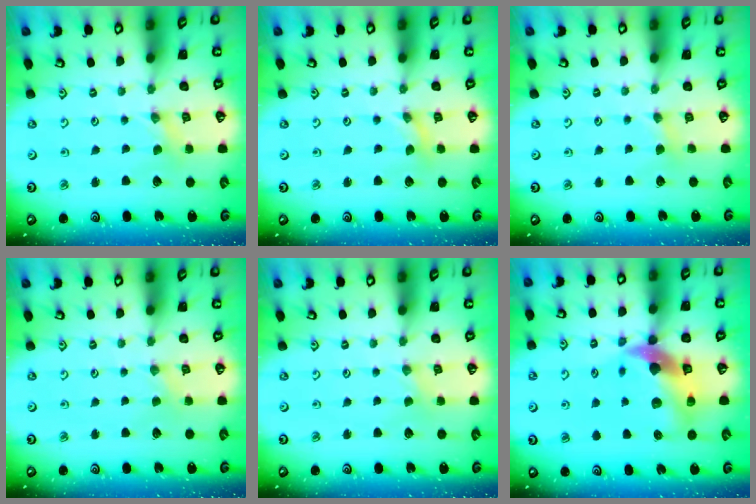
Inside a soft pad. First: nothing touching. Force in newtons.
{"total": 0.0}
{"total": 2.5, "press": 2.5, "slide": 0.5}
{"total": 0.0}
{"total": 0.0}
{"total": 13.2, "press": 13.1, "slide": 1.8}